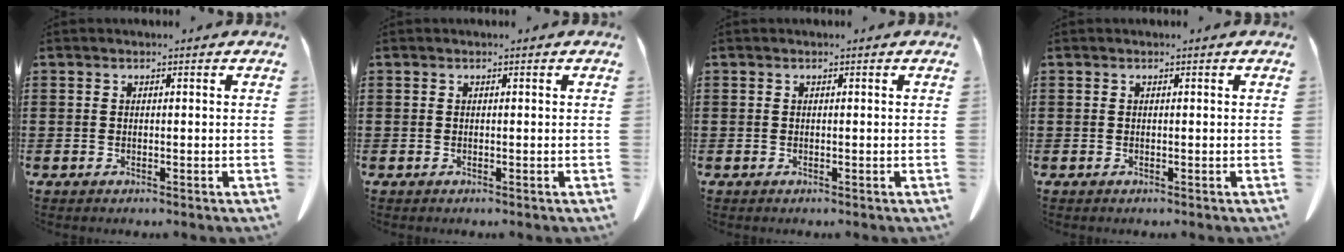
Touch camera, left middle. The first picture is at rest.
{"total": 0.0}
{"total": 0.0}
{"total": 0.0}